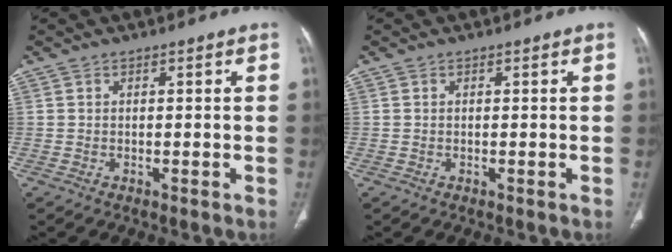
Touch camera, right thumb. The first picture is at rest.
{"total": 0.0}